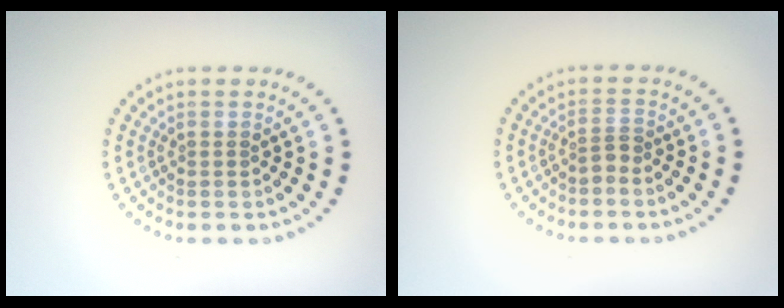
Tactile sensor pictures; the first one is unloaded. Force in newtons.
{"total": 1.1, "press": 0.7, "slide": 0.8}